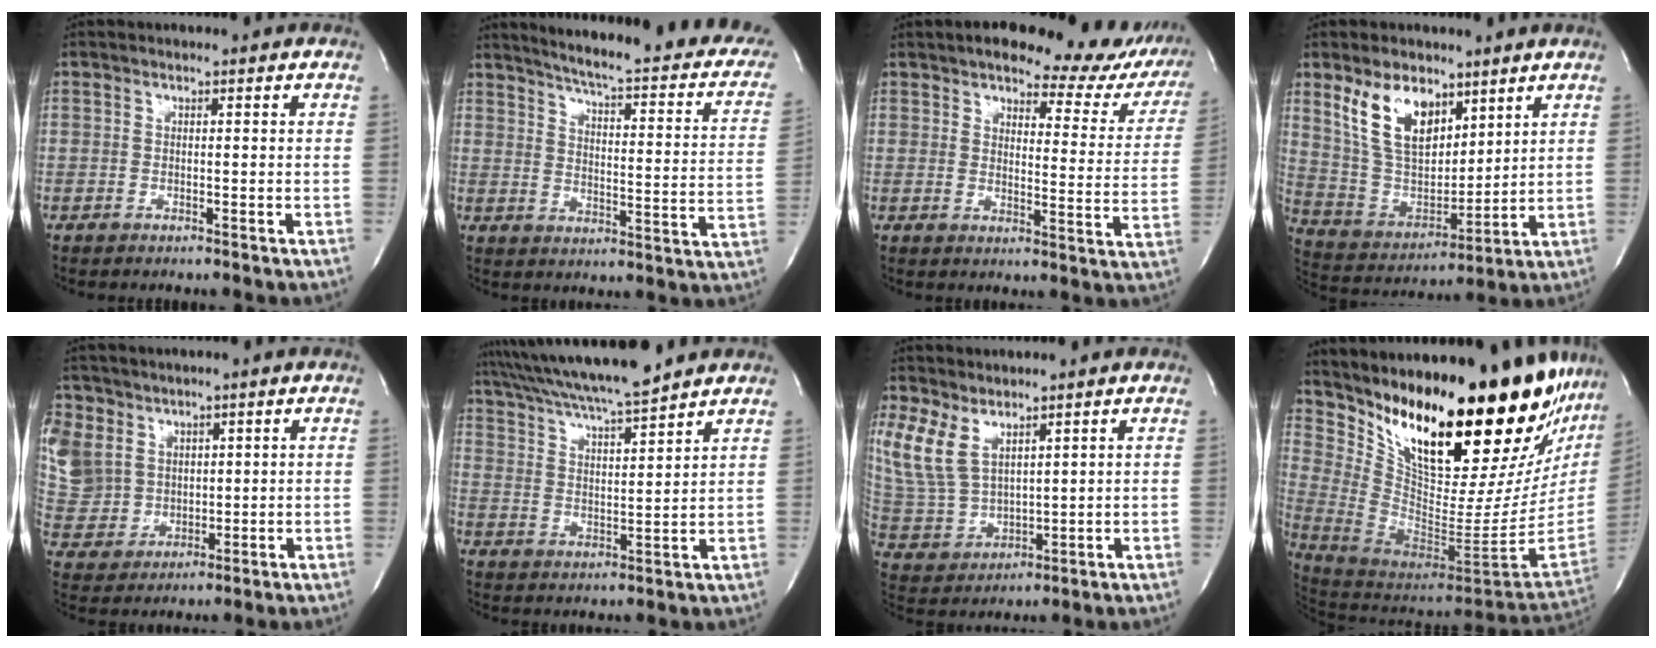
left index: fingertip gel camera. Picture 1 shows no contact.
{"total": 23.1, "force": [19.0, 3.5, 12.8], "torque": [-0.176, -0.045, 0.217]}
{"total": 18.4, "force": [15.7, 5.5, 7.7], "torque": [-0.074, -0.038, 0.164]}
{"total": 12.2, "force": [7.1, 6.4, 7.5], "torque": [-0.159, 0.003, 0.148]}
{"total": 20.3, "force": [7.7, 17.5, 7.0], "torque": [-0.264, 0.053, 0.175]}
{"total": 14.1, "force": [12.5, -0.2, 6.4], "torque": [-0.124, 0.011, 0.210]}
{"total": 7.7, "force": [4.5, 4.0, 4.8], "torque": [-0.125, 0.002, 0.106]}
{"total": 32.1, "force": [23.5, 7.0, 20.7], "torque": [-0.347, -0.081, 0.348]}